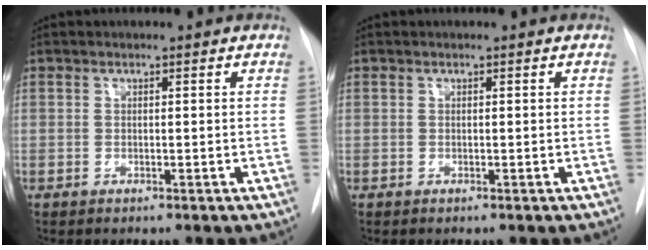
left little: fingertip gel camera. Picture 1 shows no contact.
{"total": 0.0}